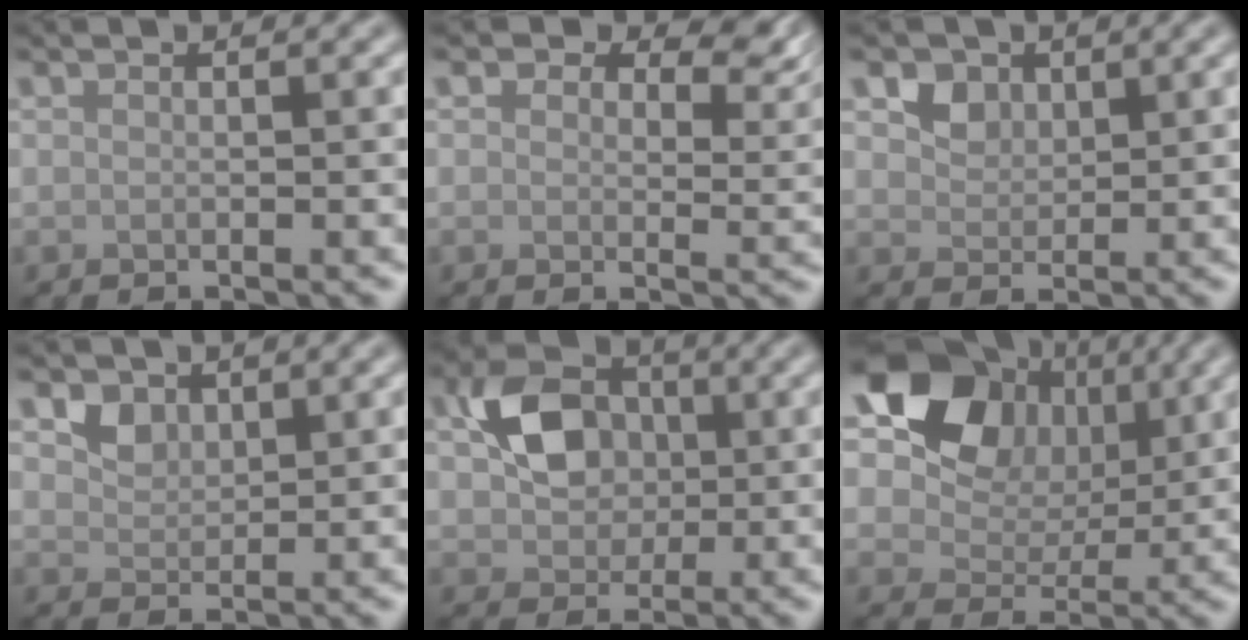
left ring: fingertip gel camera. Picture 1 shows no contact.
{"total": 6.6, "force": [3.9, 3.8, 3.9], "torque": [-0.053, -0.005, 0.050]}
{"total": 2.4, "force": [1.3, 1.8, 0.9], "torque": [-0.023, -0.011, 0.030]}
{"total": 1.9, "force": [1.2, 1.3, 0.7], "torque": [-0.017, -0.002, 0.024]}
{"total": 5.5, "force": [0.6, 4.3, 3.3], "torque": [-0.059, 0.005, 0.008]}
{"total": 11.4, "force": [4.5, 8.3, 6.5], "torque": [-0.111, 0.005, 0.071]}